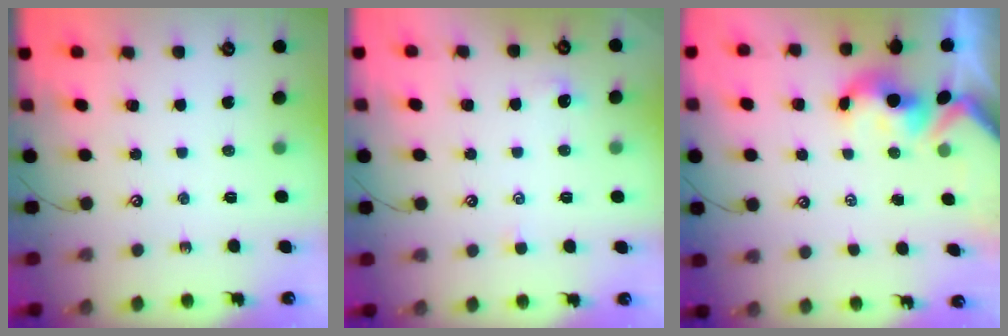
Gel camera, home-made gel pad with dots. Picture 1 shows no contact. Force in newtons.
{"total": 1.0, "press": 1.0, "slide": 0.3}
{"total": 2.1, "press": 2.0, "slide": 0.7}